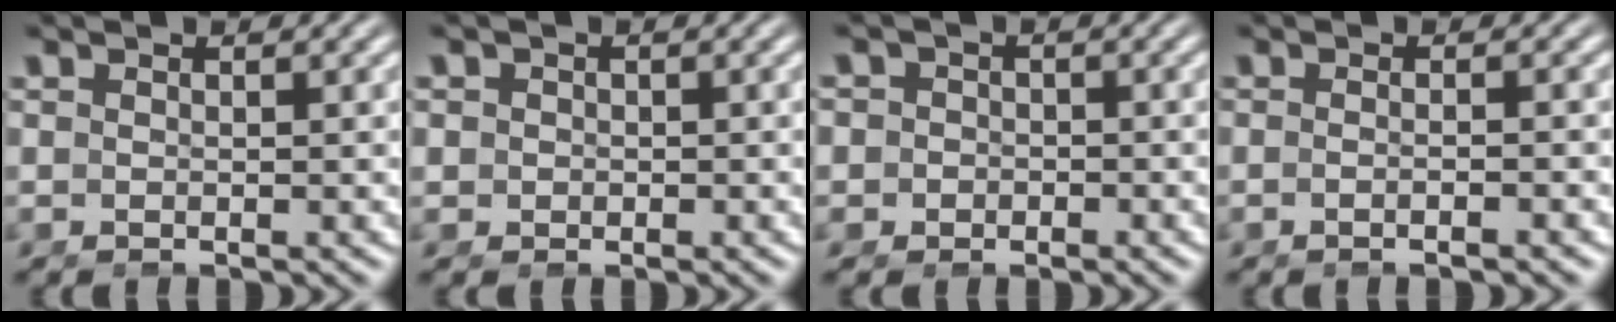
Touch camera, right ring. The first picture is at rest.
{"total": 2.3, "force": [-0.1, 2.3, 0.6], "torque": [-0.024, -0.006, 0.000]}
{"total": 4.0, "force": [-1.4, 3.7, 0.5], "torque": [-0.024, -0.013, -0.027]}
{"total": 1.8, "force": [-1.3, -0.5, 1.1], "torque": [-0.021, 0.002, -0.024]}